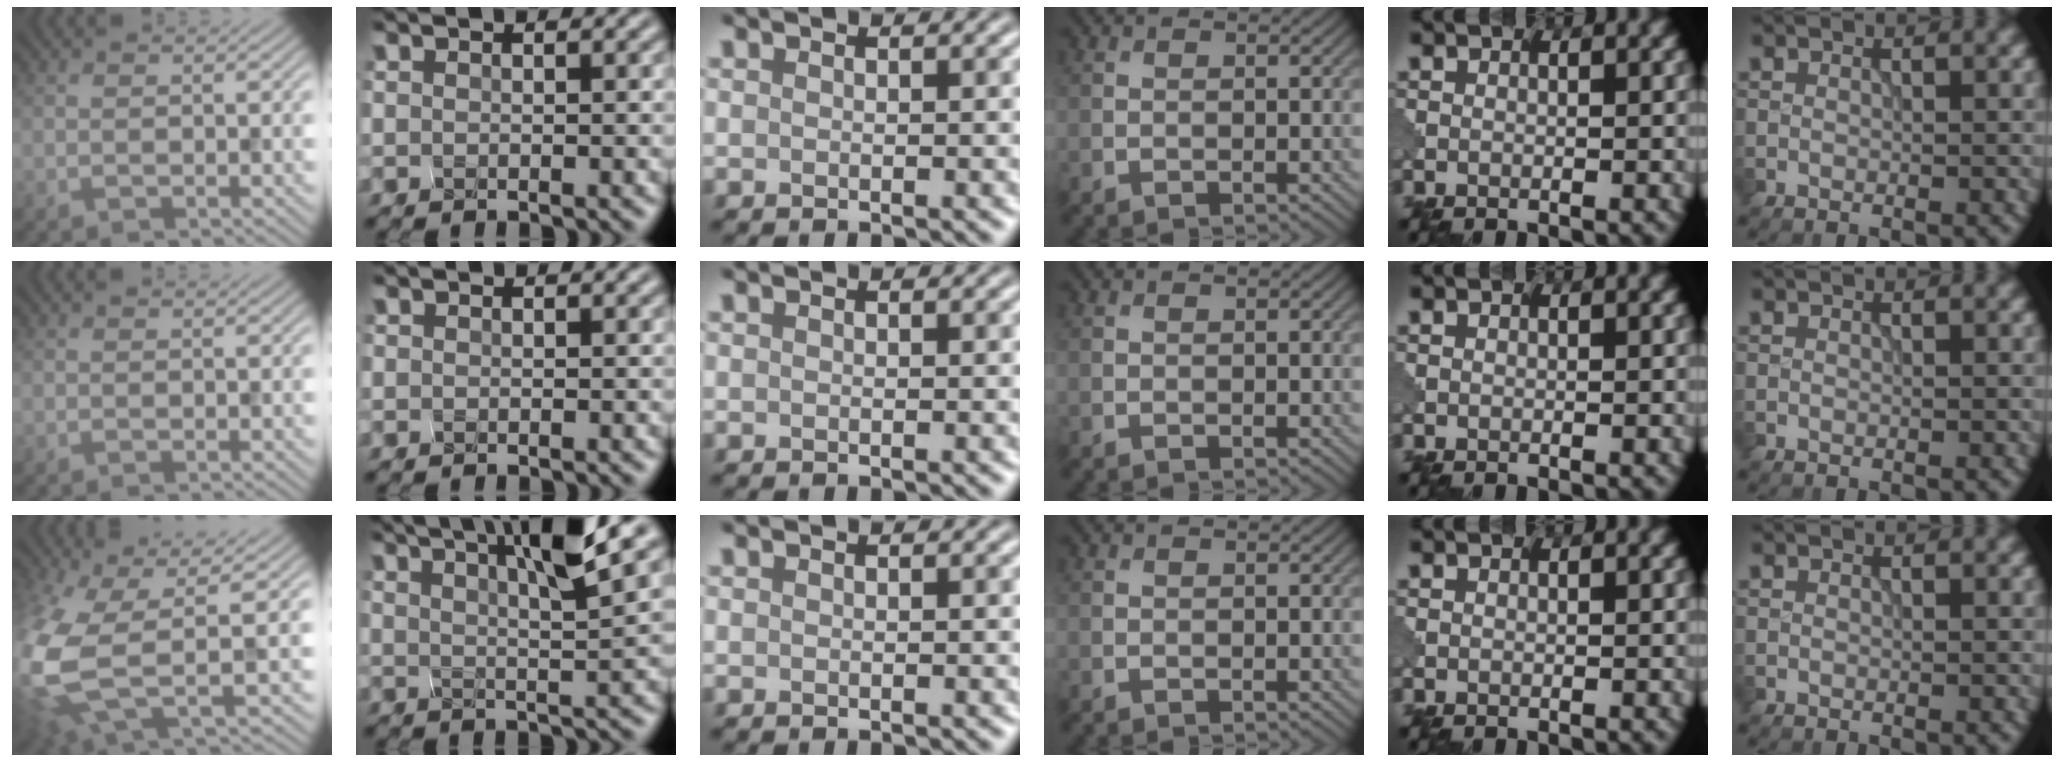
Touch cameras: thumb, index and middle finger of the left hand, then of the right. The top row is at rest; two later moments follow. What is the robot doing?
{"motion": "squeeze", "object": "clothespin"}